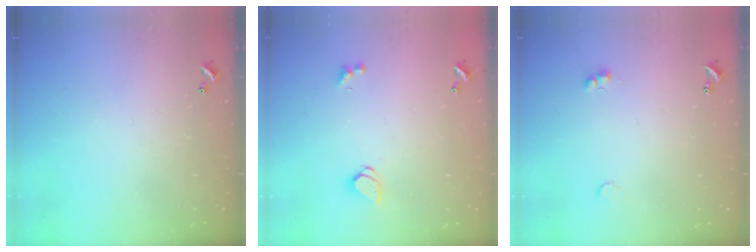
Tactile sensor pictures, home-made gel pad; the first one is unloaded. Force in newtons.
{"total": 1.5, "press": 1.4, "slide": 0.5}
{"total": 3.8, "press": 3.7, "slide": 0.6}